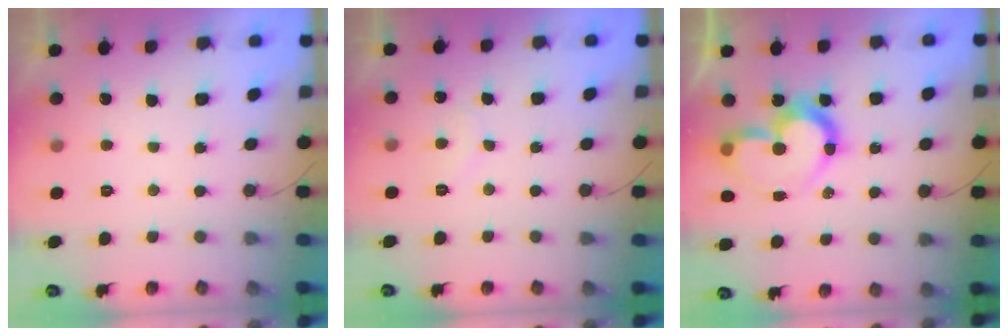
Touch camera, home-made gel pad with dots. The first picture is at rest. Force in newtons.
{"total": 5.6, "press": 5.6, "slide": 0.5}
{"total": 14.7, "press": 14.5, "slide": 2.4}